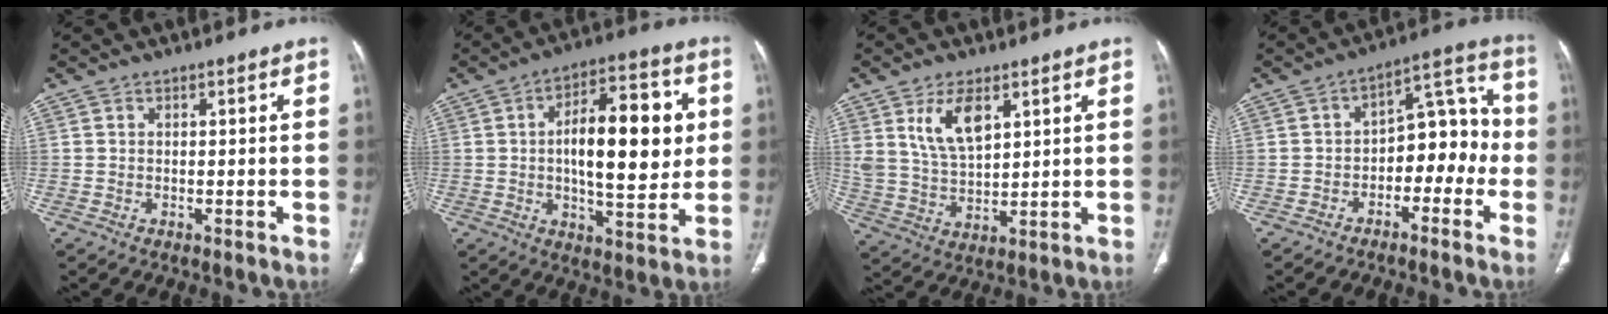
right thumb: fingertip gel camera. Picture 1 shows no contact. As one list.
[{"total": 17.8, "force": [2.0, 7.5, 16.0], "torque": [-0.214, 0.008, 0.027]}, {"total": 9.5, "force": [4.5, 4.7, 6.9], "torque": [-0.118, -0.023, 0.097]}, {"total": 11.1, "force": [-3.2, 6.9, 8.0], "torque": [-0.068, 0.055, -0.055]}]